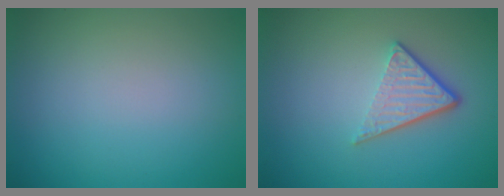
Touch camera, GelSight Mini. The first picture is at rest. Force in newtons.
{"total": 3.9, "press": 2.7, "slide": 2.9}